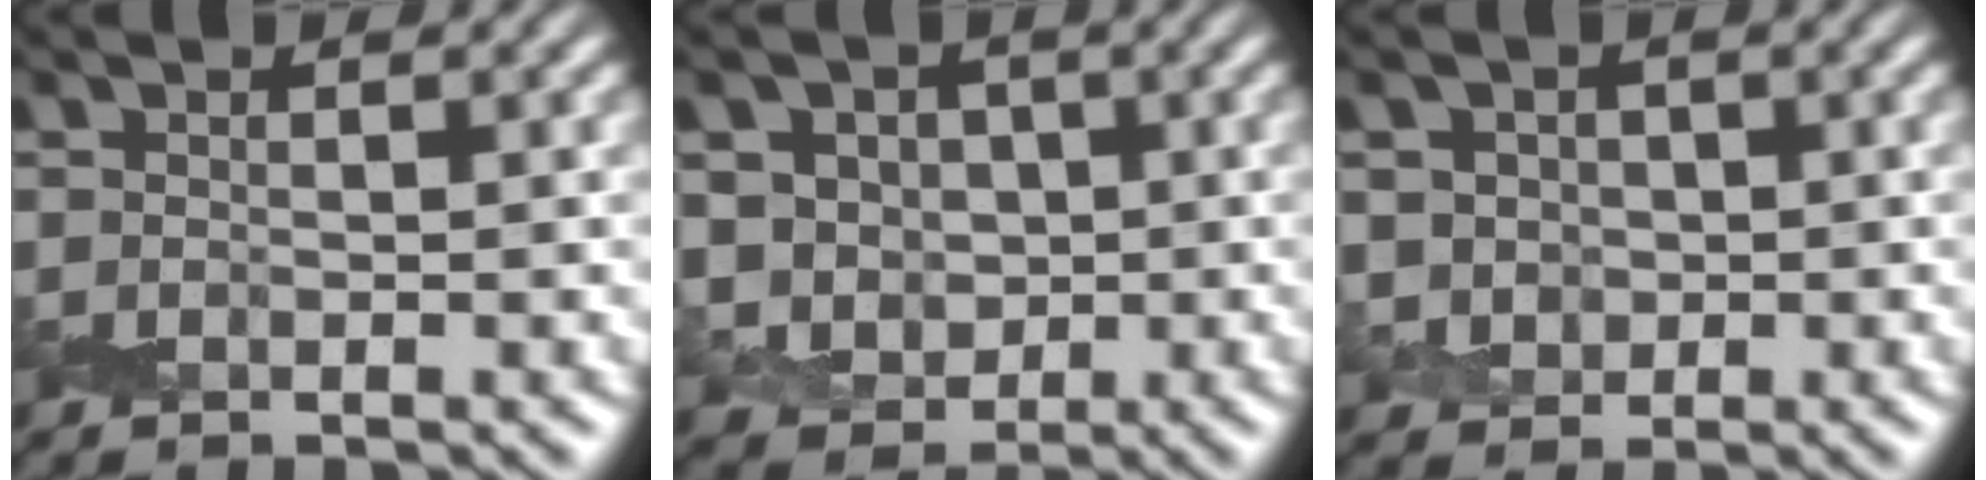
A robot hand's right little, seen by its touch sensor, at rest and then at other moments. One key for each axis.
{"total": 4.4, "fx": 0.1, "fy": 3.9, "fz": 1.9, "tx": -0.037, "ty": -0.004, "tz": -0.005}
{"total": 2.4, "fx": 0.1, "fy": 2.3, "fz": 0.8, "tx": -0.011, "ty": -0.003, "tz": 0.009}